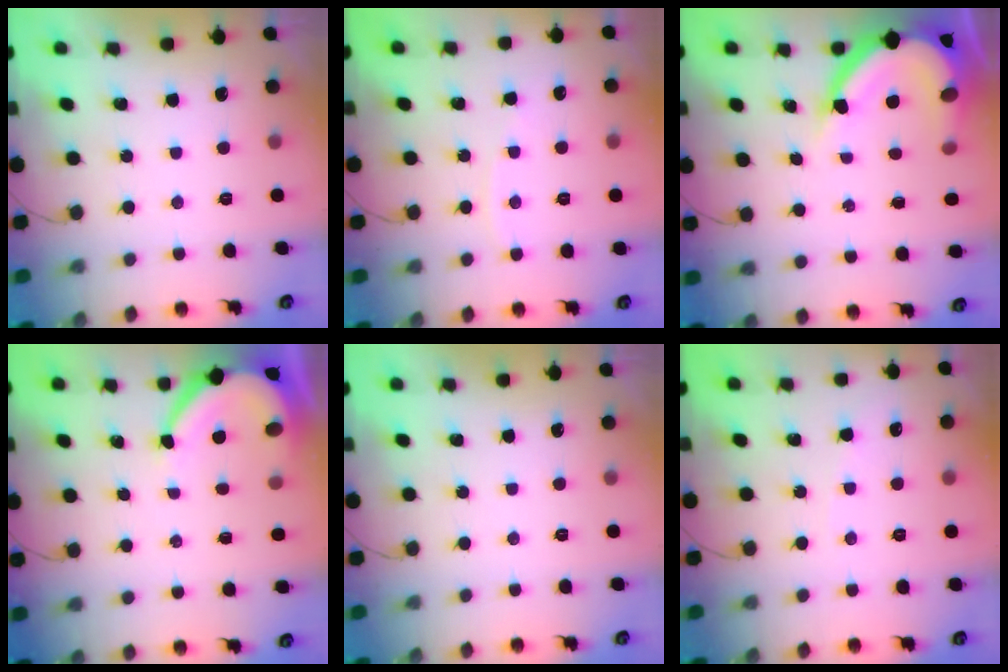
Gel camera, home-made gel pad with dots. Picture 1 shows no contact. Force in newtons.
{"total": 2.6, "press": 2.6, "slide": 0.3}
{"total": 14.3, "press": 14.2, "slide": 1.5}
{"total": 6.4, "press": 6.3, "slide": 0.7}
{"total": 0.0}
{"total": 2.9, "press": 2.9, "slide": 0.4}